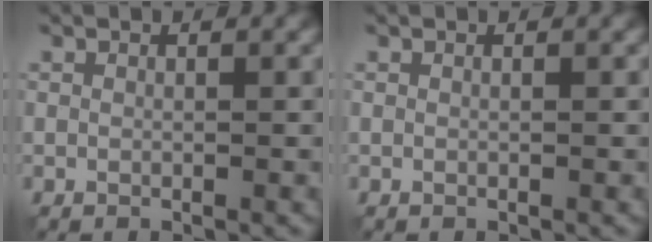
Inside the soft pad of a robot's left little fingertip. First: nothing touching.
{"total": 0.0}